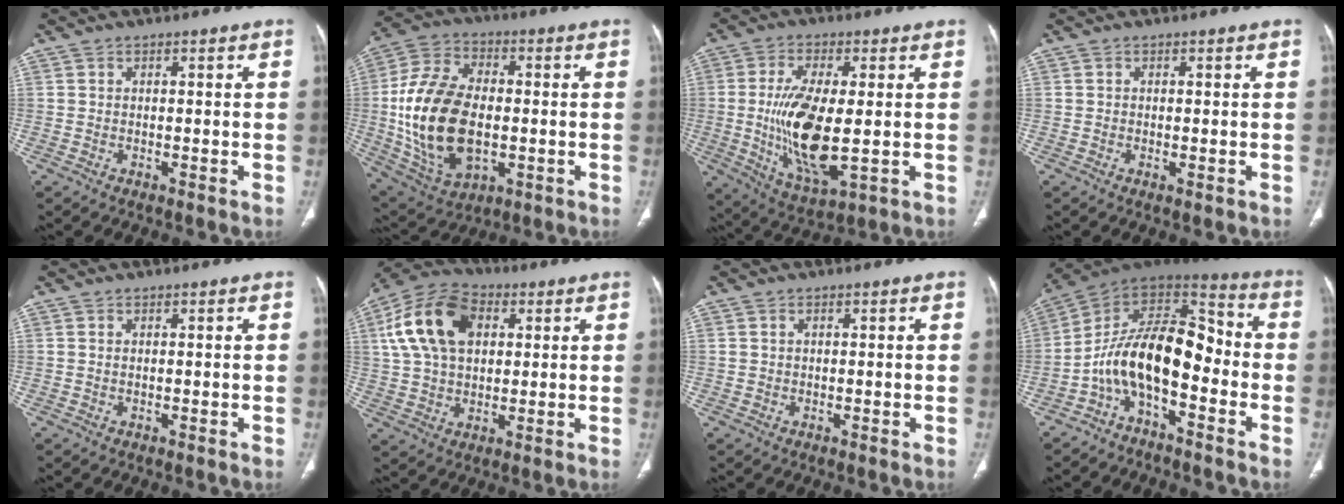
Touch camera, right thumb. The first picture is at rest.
{"total": 21.8, "force": [-1.5, 13.2, 17.2], "torque": [-0.330, 0.005, -0.012]}
{"total": 15.1, "force": [-0.9, 5.8, 13.9], "torque": [-0.271, -0.022, -0.006]}
{"total": 0.9, "force": [-0.2, 0.3, 0.8], "torque": [-0.018, -0.004, -0.003]}
{"total": 0.0}
{"total": 16.6, "force": [4.6, 10.8, 11.8], "torque": [-0.212, 0.013, 0.079]}
{"total": 0.7, "force": [0.3, 0.5, 0.4], "torque": [-0.005, 0.002, 0.006]}
{"total": 15.9, "force": [-4.4, 8.0, 13.0], "torque": [-0.201, 0.091, -0.087]}